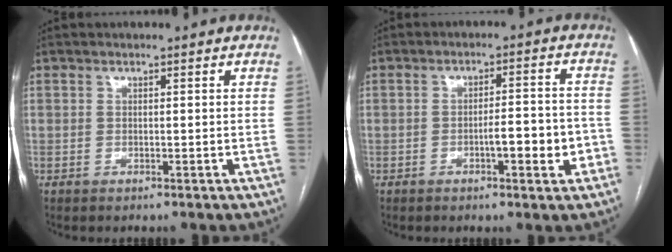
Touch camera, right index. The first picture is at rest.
{"total": 6.5, "force": [-2.5, 1.4, 5.9], "torque": [-0.084, 0.014, -0.031]}